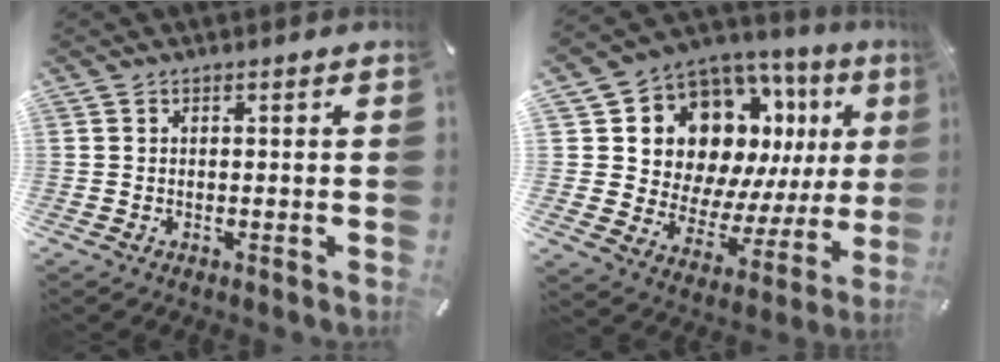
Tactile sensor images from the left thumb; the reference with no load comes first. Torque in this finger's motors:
{"motor_torque": [1.30, 1.71, 0.89, -0.73, 0.15]}